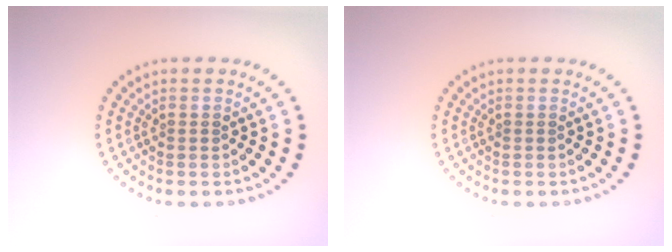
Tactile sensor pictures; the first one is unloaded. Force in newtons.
{"total": 0.0}